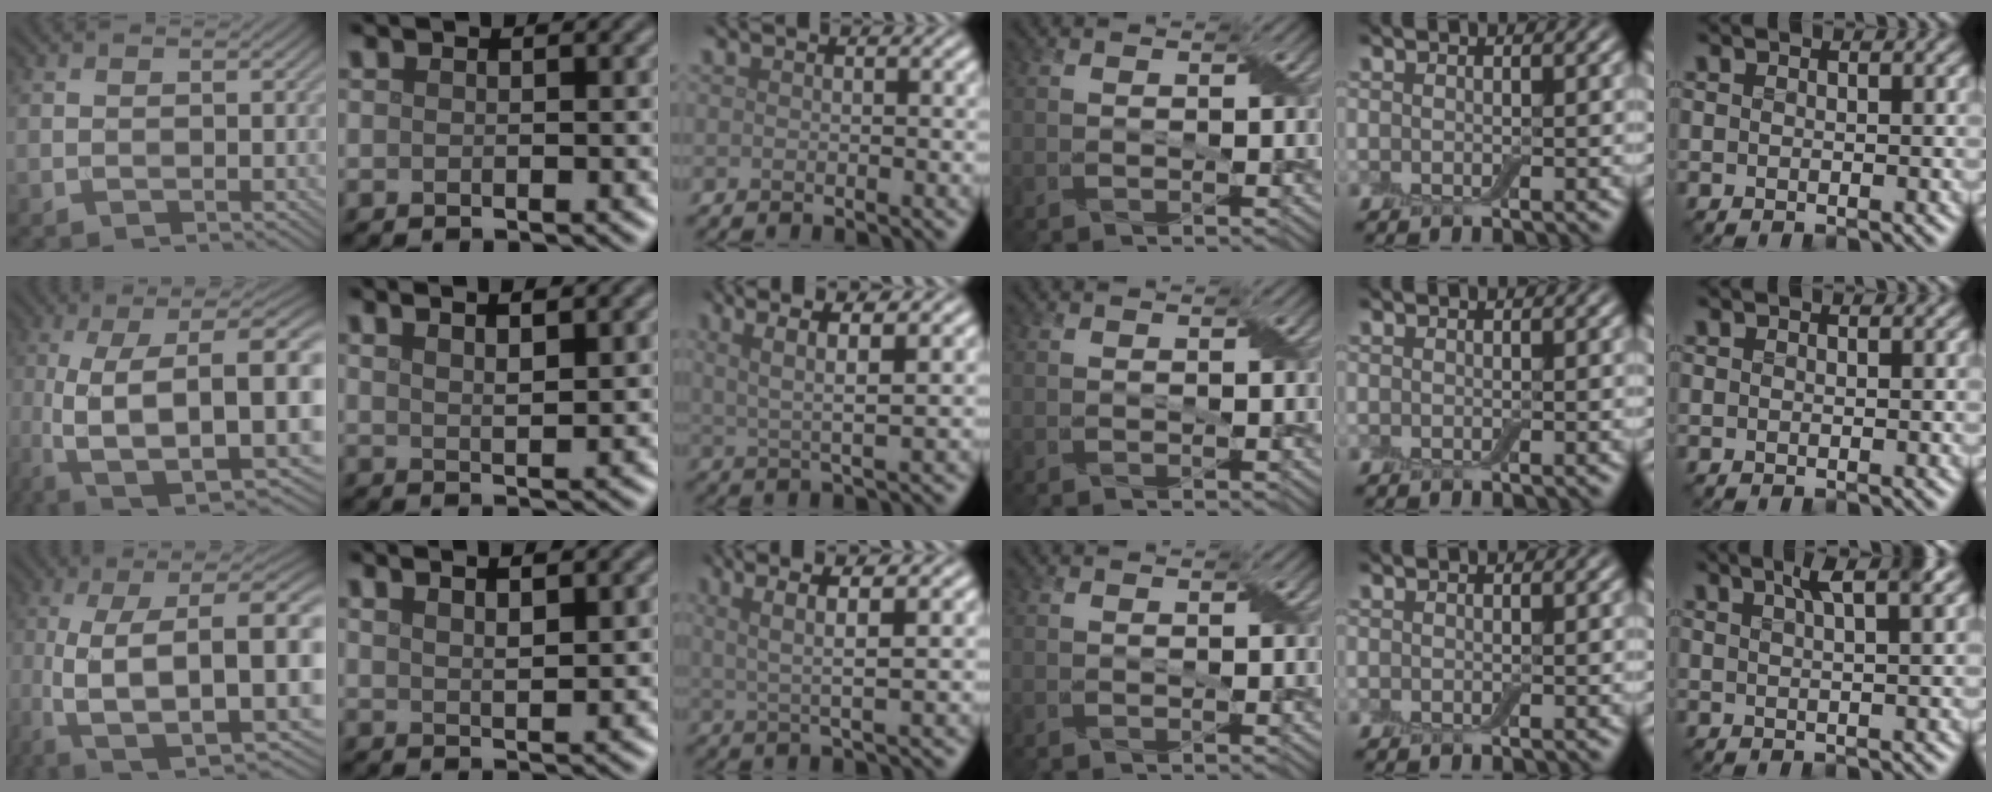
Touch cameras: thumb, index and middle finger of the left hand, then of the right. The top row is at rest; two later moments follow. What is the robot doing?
{"motion": "peel", "object": "bubble wrap"}